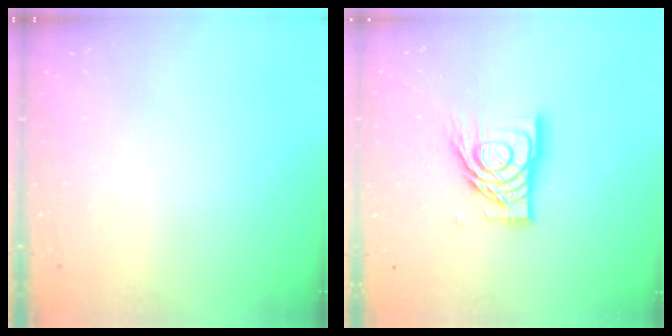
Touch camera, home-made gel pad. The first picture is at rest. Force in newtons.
{"total": 14.2, "press": 14.1, "slide": 1.6}